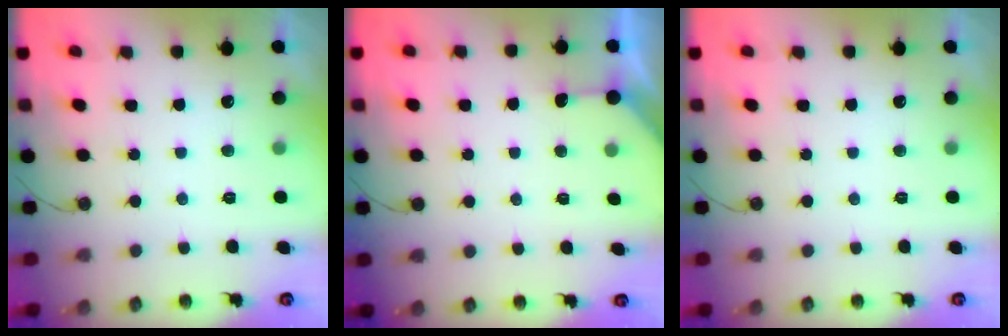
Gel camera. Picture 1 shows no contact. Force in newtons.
{"total": 3.0, "press": 2.9, "slide": 0.4}
{"total": 0.0}